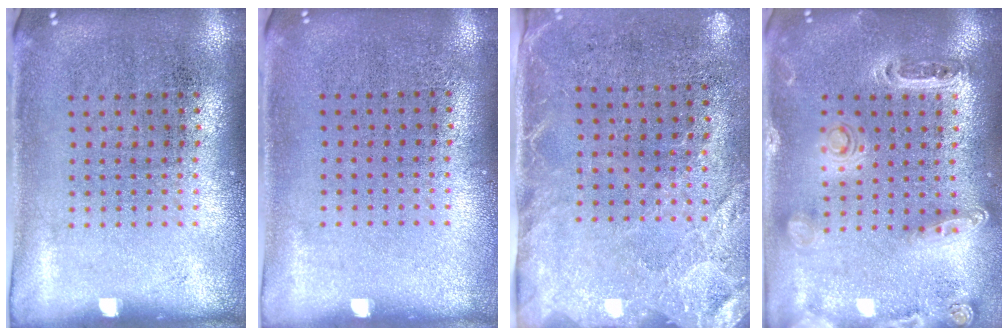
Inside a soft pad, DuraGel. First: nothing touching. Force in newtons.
{"total": 0.0}
{"total": 2.7, "press": 2.2, "slide": 1.6}
{"total": 1.3, "press": 1.3, "slide": 0.3}